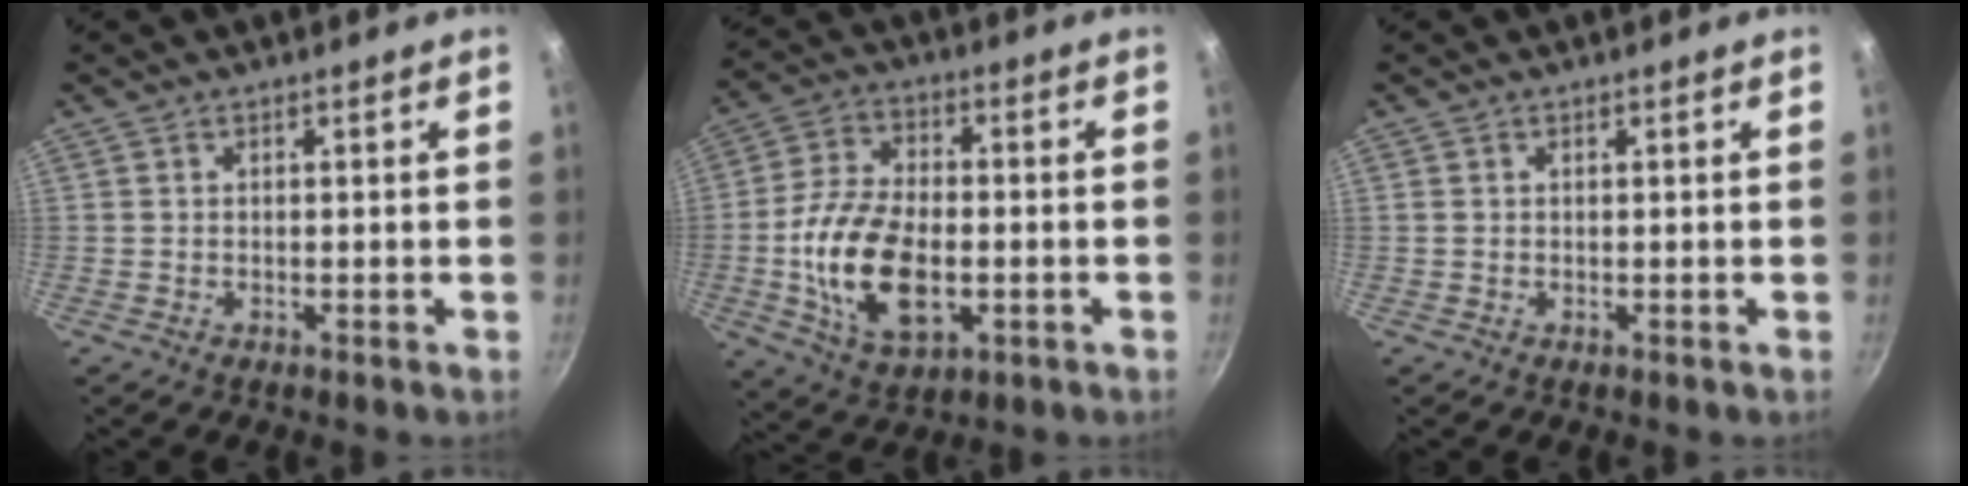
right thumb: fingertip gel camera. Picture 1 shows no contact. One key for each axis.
{"total": 16.3, "fx": -2.9, "fy": 9.4, "fz": 13.0, "tx": -0.237, "ty": 0.016, "tz": -0.050}
{"total": 0.0}